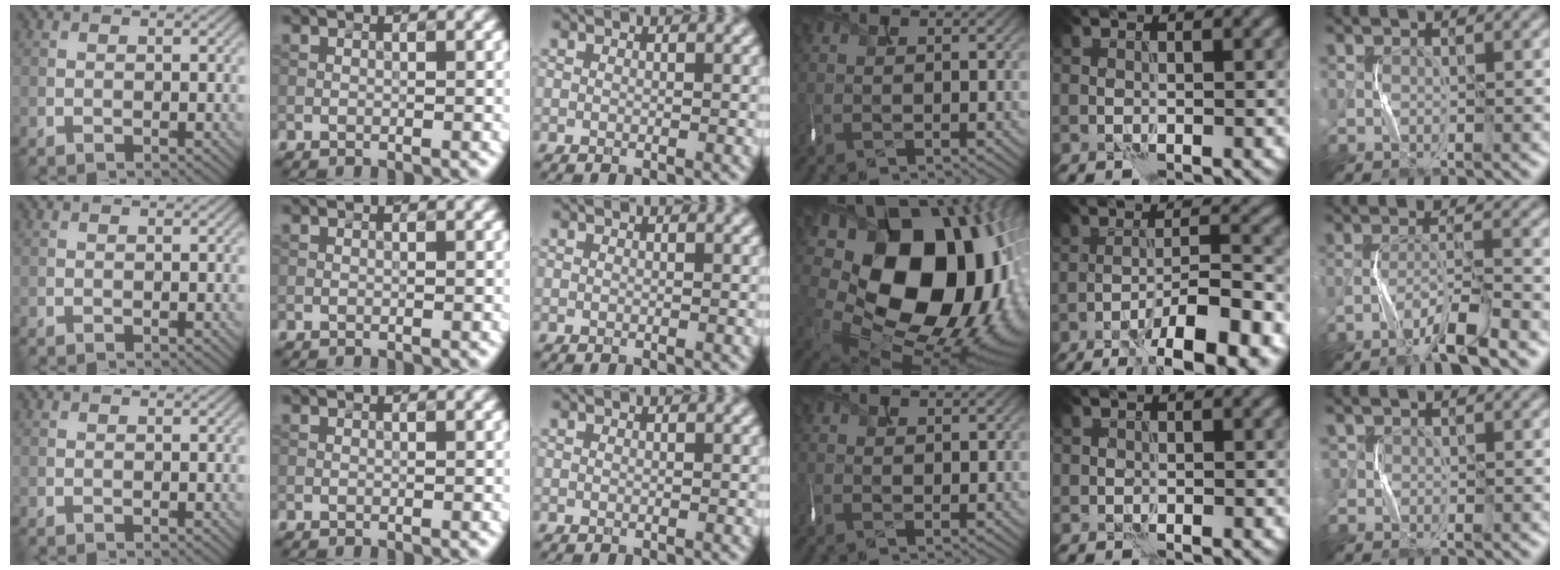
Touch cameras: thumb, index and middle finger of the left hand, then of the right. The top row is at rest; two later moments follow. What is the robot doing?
{"motion": "shake", "object": "tambourine"}